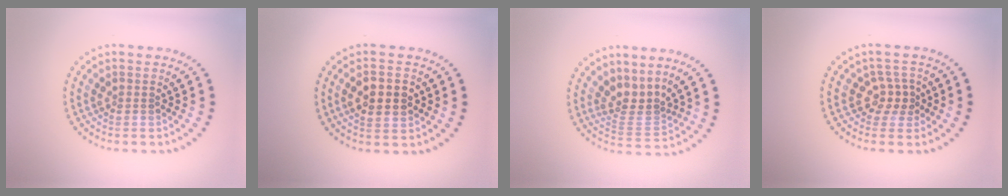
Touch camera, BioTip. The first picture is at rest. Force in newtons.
{"total": 4.1, "press": 4.1, "slide": 0.3}
{"total": 3.0, "press": 2.1, "slide": 2.2}
{"total": 2.2, "press": 2.0, "slide": 1.1}